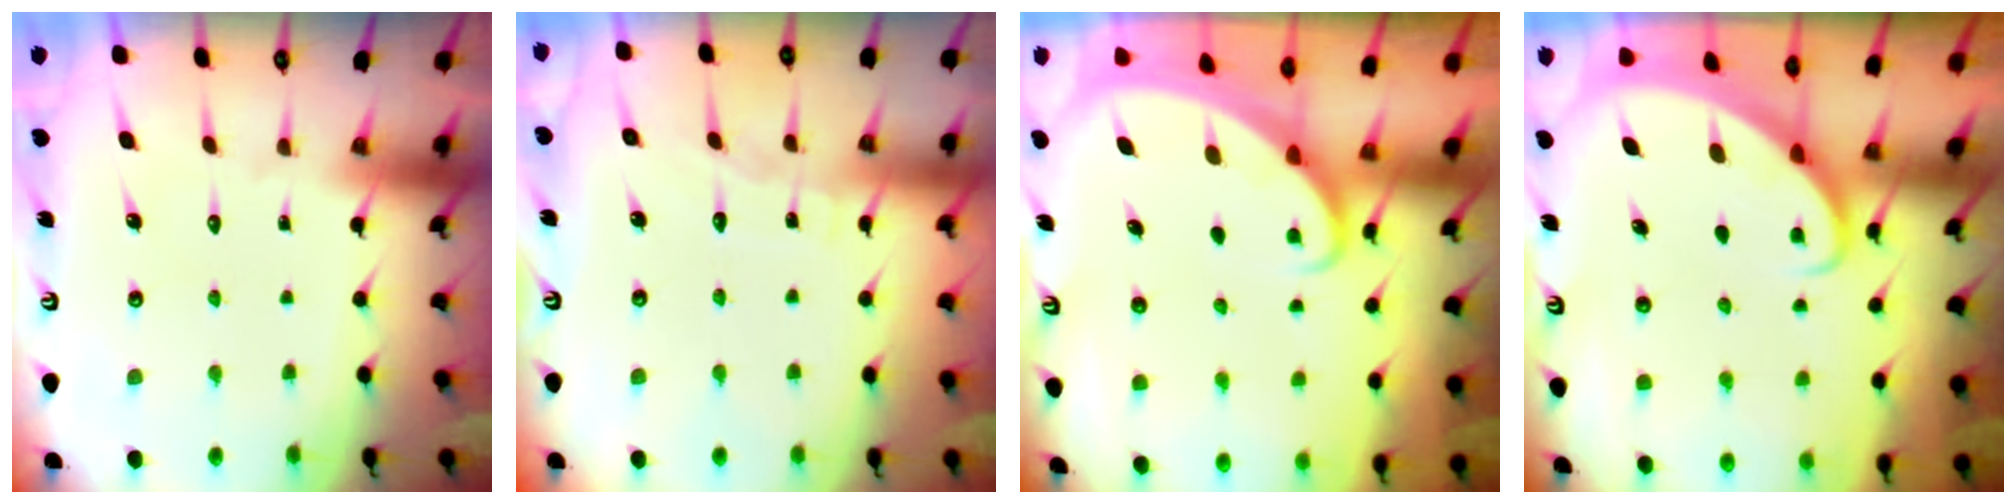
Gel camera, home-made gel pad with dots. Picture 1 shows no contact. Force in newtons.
{"total": 6.0, "press": 6.0, "slide": 0.5}
{"total": 2.9, "press": 2.9, "slide": 0.3}
{"total": 2.2, "press": 2.2, "slide": 0.2}